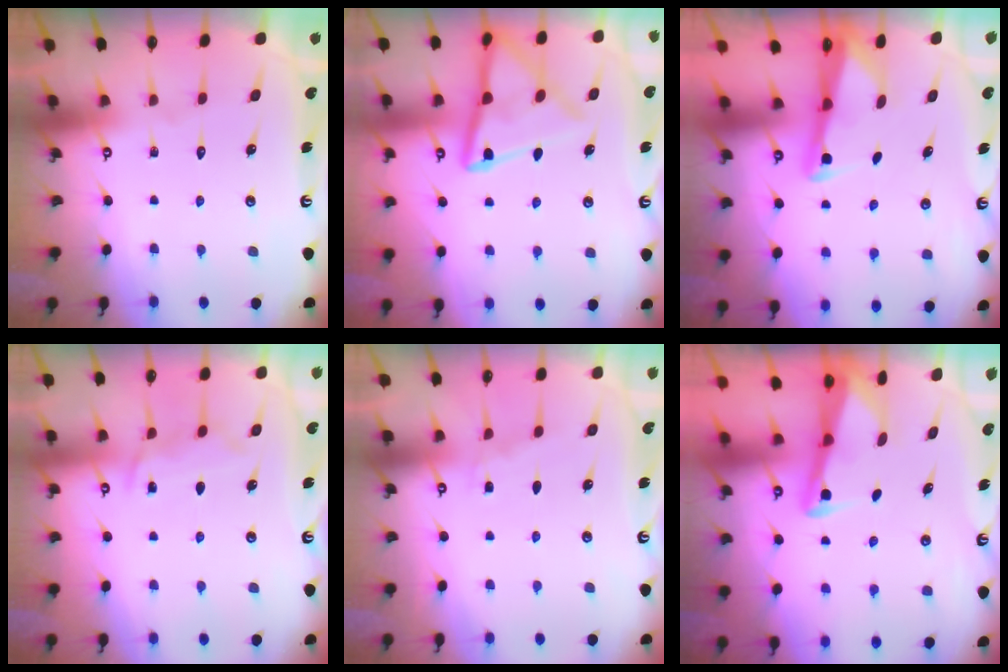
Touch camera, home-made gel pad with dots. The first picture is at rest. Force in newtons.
{"total": 13.1, "press": 13.0, "slide": 1.4}
{"total": 2.5, "press": 2.5, "slide": 0.3}
{"total": 8.0, "press": 7.9, "slide": 1.0}
{"total": 4.3, "press": 4.3, "slide": 0.6}
{"total": 3.0, "press": 2.9, "slide": 0.4}